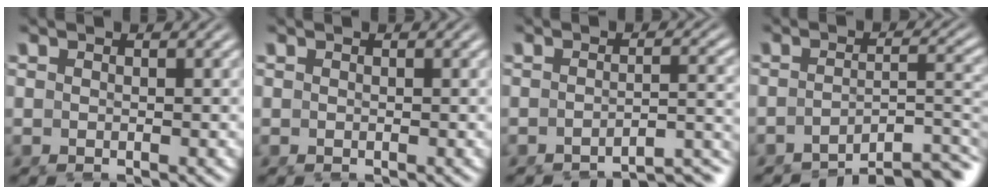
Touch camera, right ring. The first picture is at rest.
{"total": 0.0}
{"total": 5.6, "force": [-5.3, 0.5, 1.8], "torque": [-0.014, -0.013, -0.078]}
{"total": 8.4, "force": [-6.9, 1.9, 4.3], "torque": [-0.033, -0.016, -0.098]}